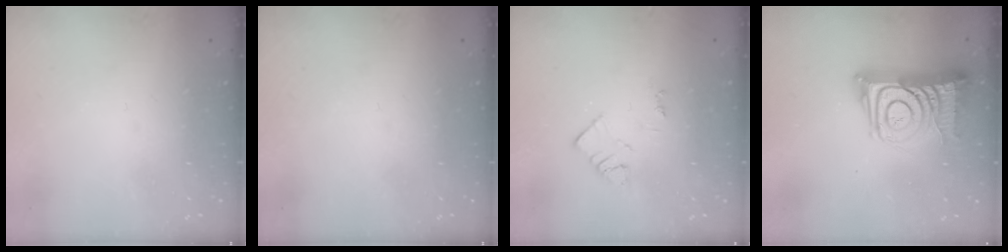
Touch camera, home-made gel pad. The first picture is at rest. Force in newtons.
{"total": 0.0}
{"total": 3.7, "press": 3.6, "slide": 0.6}
{"total": 15.4, "press": 15.4, "slide": 1.0}